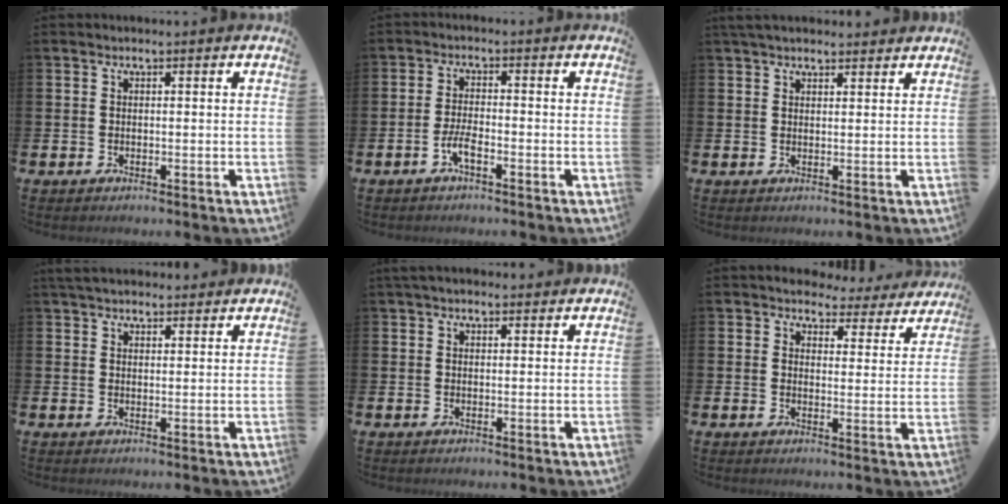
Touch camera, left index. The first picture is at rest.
{"total": 2.7, "force": [-1.4, 0.6, 2.2], "torque": [-0.051, 0.002, -0.027]}
{"total": 3.2, "force": [2.9, 1.0, 0.9], "torque": [-0.012, -0.008, 0.052]}
{"total": 3.7, "force": [3.4, 1.1, 0.8], "torque": [-0.021, -0.009, 0.063]}
{"total": 1.9, "force": [1.7, 0.8, 0.6], "torque": [-0.004, 0.000, 0.029]}
{"total": 3.5, "force": [3.1, 1.6, 0.1], "torque": [-0.006, -0.026, 0.050]}